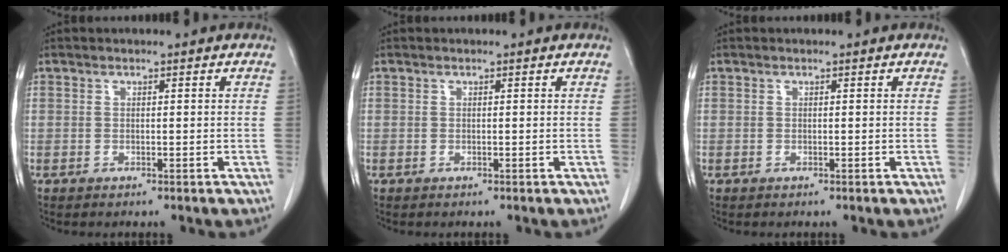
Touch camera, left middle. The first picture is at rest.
{"total": 0.0}
{"total": 0.0}